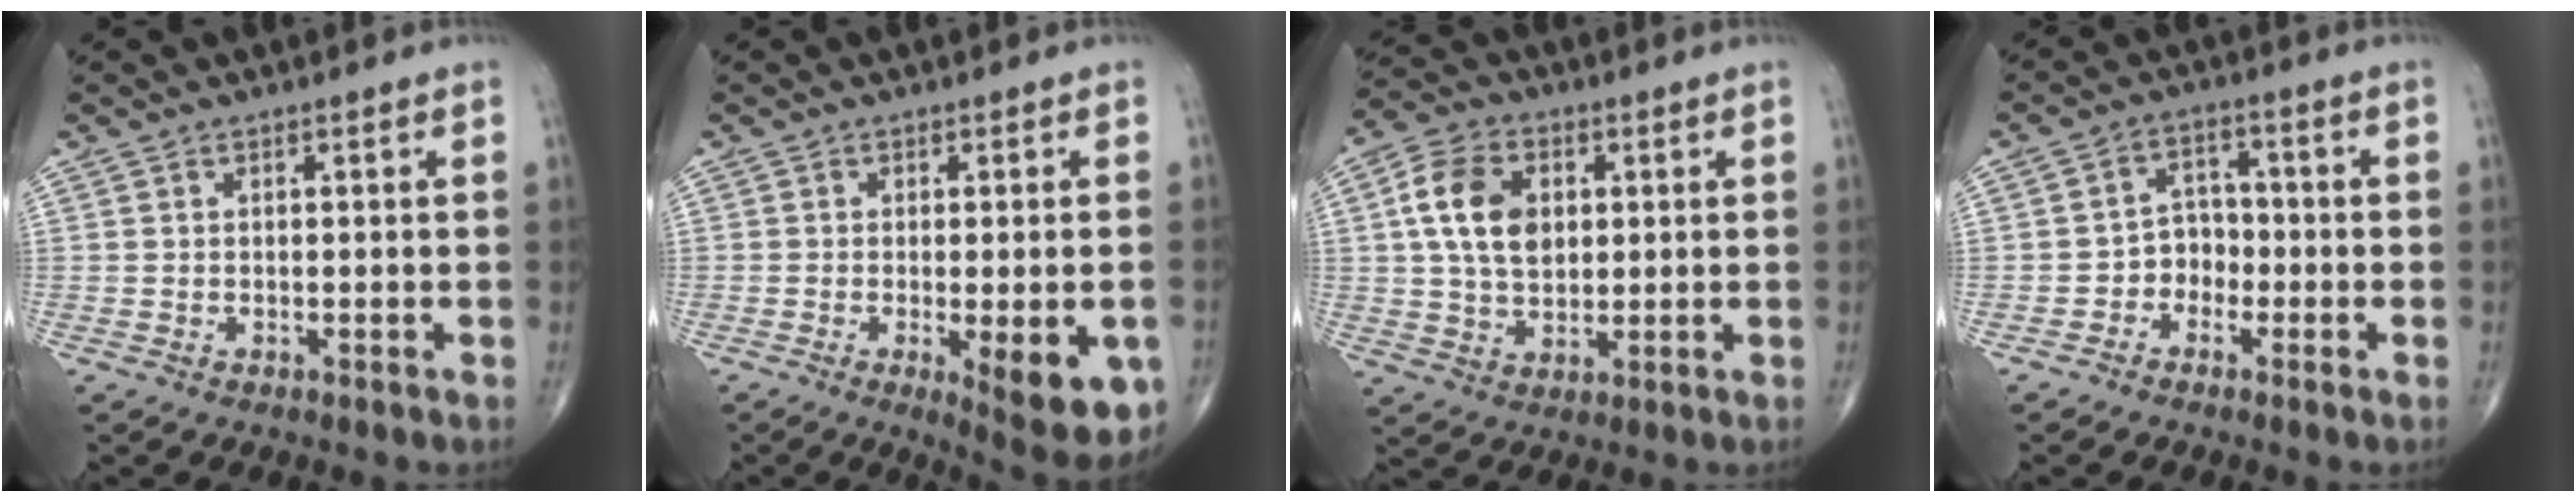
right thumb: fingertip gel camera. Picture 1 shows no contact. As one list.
[{"total": 12.2, "force": [-4.0, 3.9, 10.9], "torque": [-0.123, -0.010, -0.041]}, {"total": 11.5, "force": [2.3, 7.8, 8.1], "torque": [-0.136, 0.002, 0.039]}, {"total": 4.7, "force": [-1.9, 3.9, 1.8], "torque": [0.002, 0.025, -0.044]}]